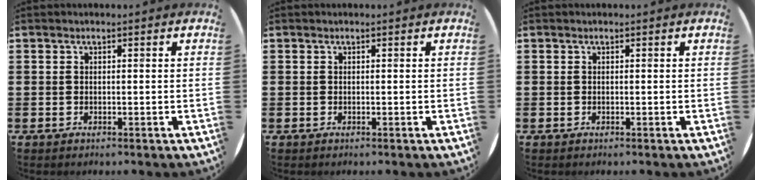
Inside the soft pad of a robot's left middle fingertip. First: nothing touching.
{"total": 0.0}
{"total": 0.0}